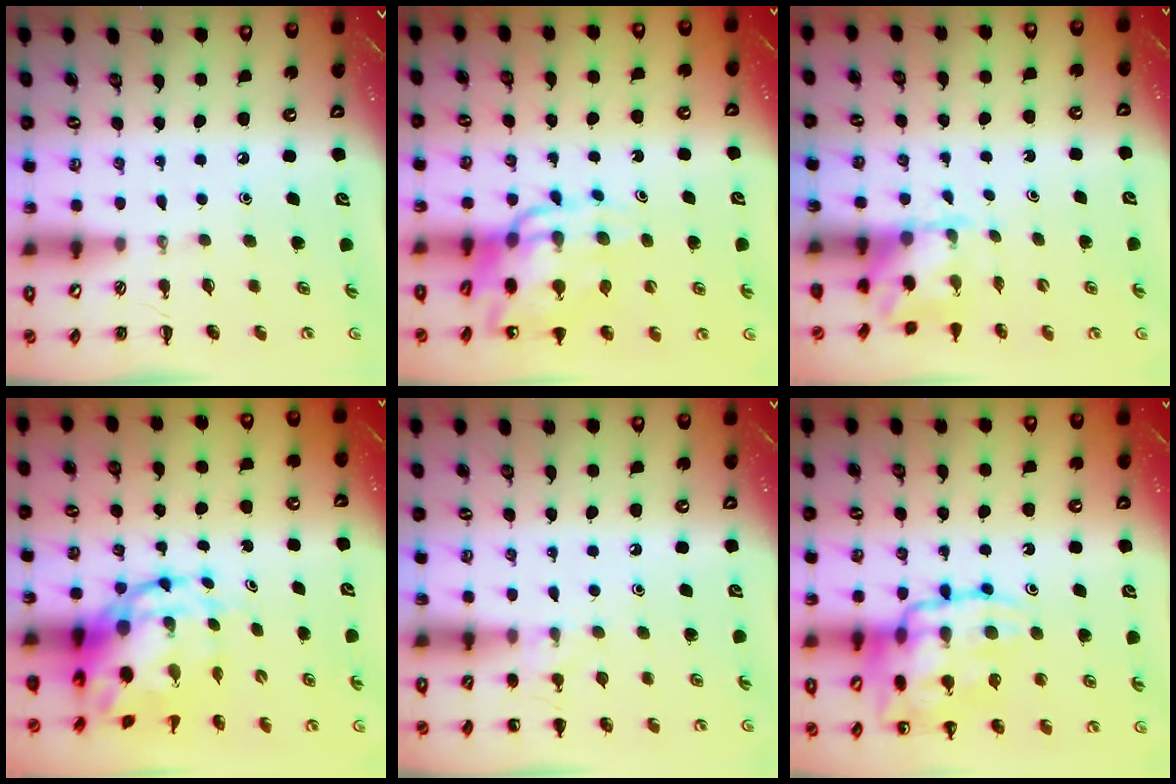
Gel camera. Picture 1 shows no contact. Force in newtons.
{"total": 11.6, "press": 11.1, "slide": 3.2}
{"total": 2.0, "press": 1.9, "slide": 0.7}
{"total": 10.0, "press": 9.7, "slide": 2.4}
{"total": 6.3, "press": 6.1, "slide": 1.8}
{"total": 20.0, "press": 19.8, "slide": 2.3}